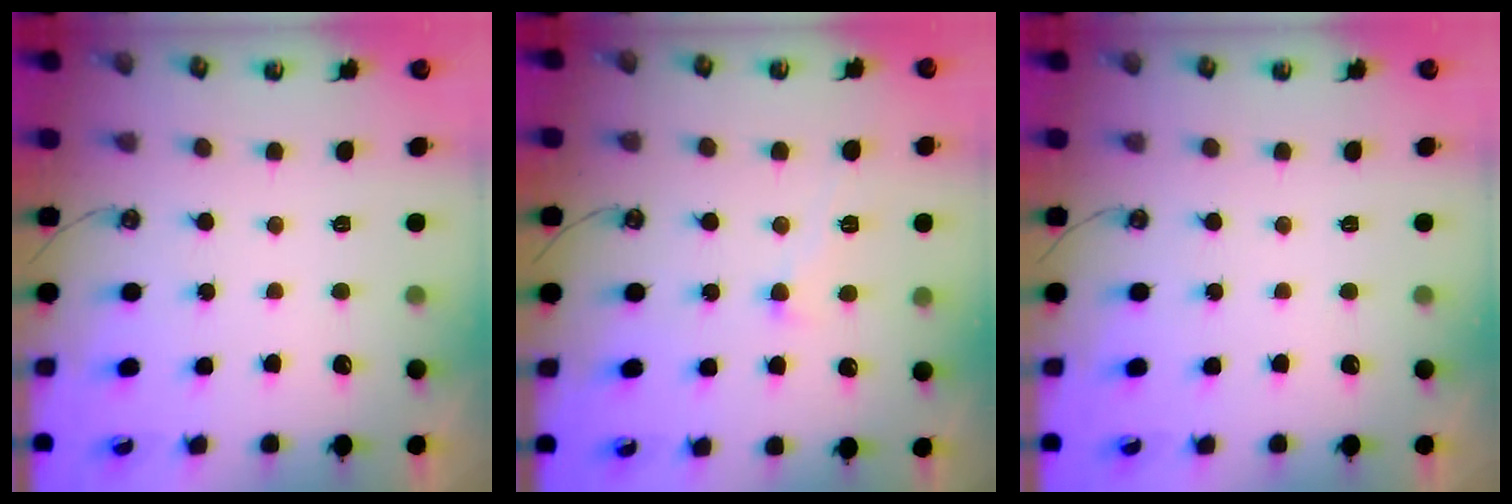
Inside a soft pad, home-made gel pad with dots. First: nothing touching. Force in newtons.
{"total": 3.1, "press": 3.0, "slide": 0.5}
{"total": 0.0}